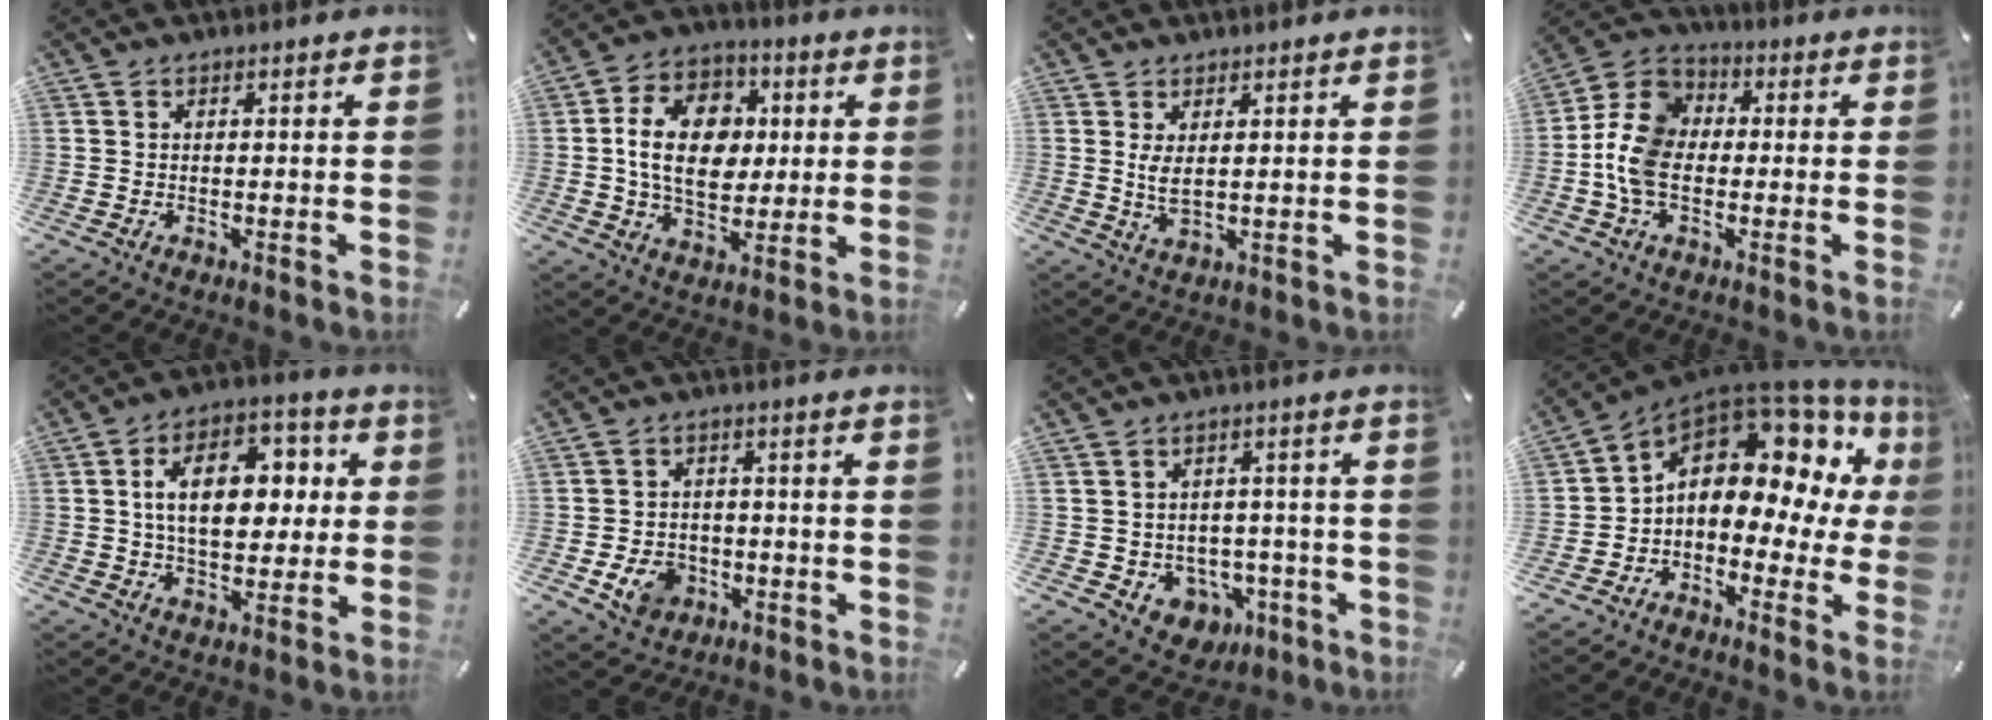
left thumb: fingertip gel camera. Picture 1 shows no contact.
{"total": 15.5, "force": [1.3, 11.6, 10.2], "torque": [-0.180, 0.017, 0.023]}
{"total": 3.9, "force": [1.3, 1.4, 3.4], "torque": [-0.083, -0.005, 0.019]}
{"total": 10.9, "force": [-1.5, 8.2, 7.0], "torque": [-0.165, 0.021, -0.028]}
{"total": 15.0, "force": [2.4, 9.7, 11.2], "torque": [-0.167, 0.006, 0.038]}
{"total": 7.8, "force": [-2.5, 6.4, 3.6], "torque": [-0.077, 0.014, -0.043]}
{"total": 6.5, "force": [-0.7, 6.3, 1.5], "torque": [-0.018, -0.005, -0.004]}
{"total": 13.4, "force": [4.6, 8.9, 8.9], "torque": [-0.134, -0.041, 0.070]}